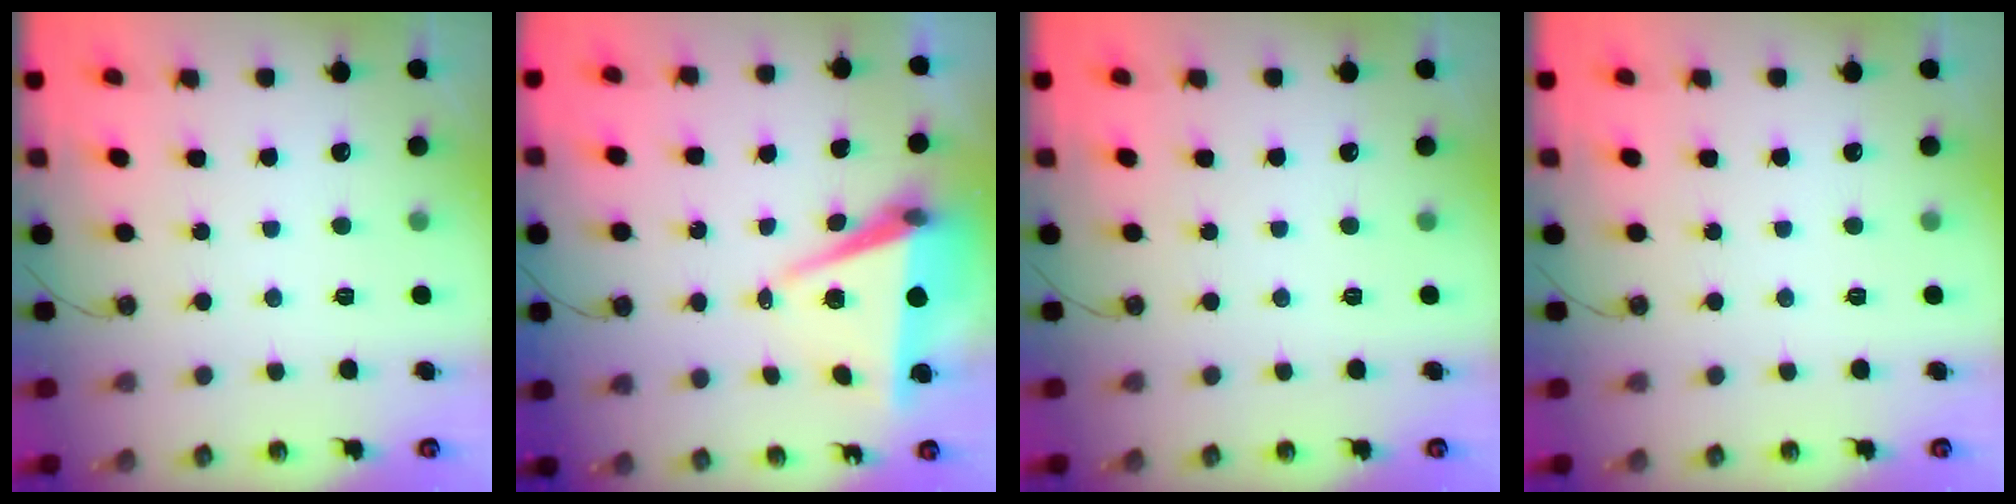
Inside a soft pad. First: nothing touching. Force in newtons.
{"total": 7.9, "press": 6.7, "slide": 4.2}
{"total": 0.0}
{"total": 0.0}